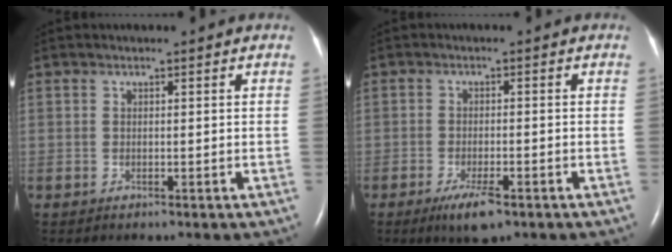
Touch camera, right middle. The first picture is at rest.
{"total": 4.7, "force": [-2.8, 1.0, 3.5], "torque": [-0.071, -0.008, -0.044]}